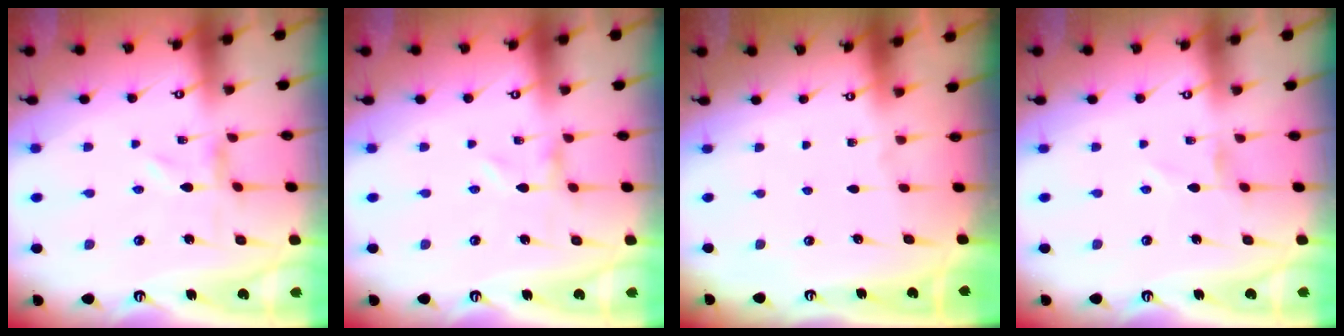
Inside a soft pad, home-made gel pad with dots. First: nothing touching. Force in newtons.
{"total": 0.0}
{"total": 0.0}
{"total": 1.1, "press": 1.1, "slide": 0.1}